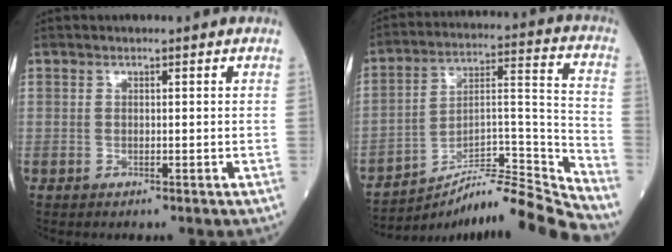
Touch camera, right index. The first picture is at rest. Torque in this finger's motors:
{"motor_torque": [-0.55, -0.98, -0.03, -0.04]}